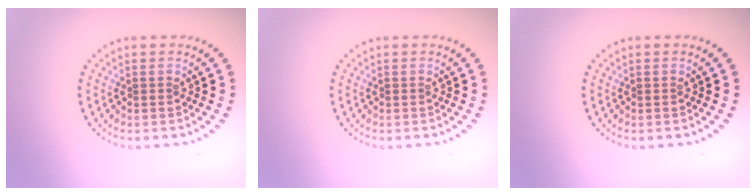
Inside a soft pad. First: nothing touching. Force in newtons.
{"total": 0.0}
{"total": 0.0}